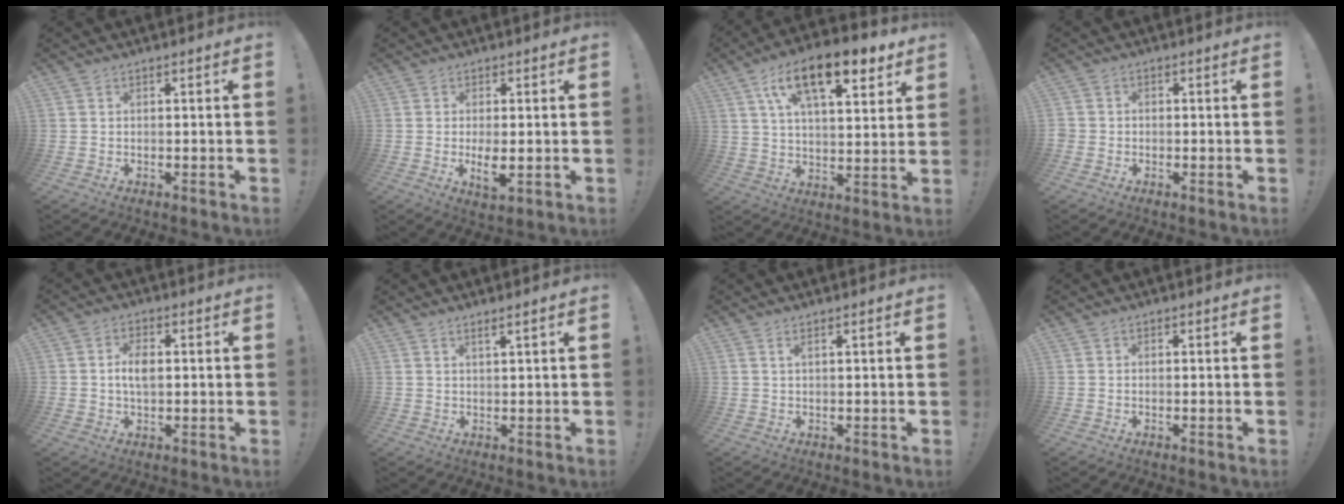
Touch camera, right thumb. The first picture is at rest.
{"total": 4.9, "force": [-0.2, 1.7, 4.6], "torque": [-0.075, -0.010, -0.001]}
{"total": 16.9, "force": [9.4, 6.6, 12.3], "torque": [-0.202, -0.037, 0.158]}
{"total": 1.7, "force": [-0.9, 1.4, 0.6], "torque": [-0.014, 0.008, -0.015]}
{"total": 5.0, "force": [0.2, 2.9, 4.0], "torque": [-0.066, 0.008, 0.002]}
{"total": 2.2, "force": [1.4, -0.2, 1.7], "torque": [-0.025, -0.005, 0.022]}
{"total": 1.5, "force": [0.7, 0.1, 1.3], "torque": [-0.023, -0.001, 0.011]}
{"total": 0.0}